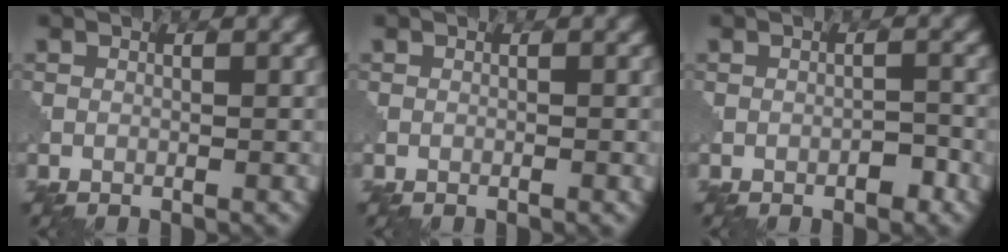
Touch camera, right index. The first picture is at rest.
{"total": 0.0}
{"total": 1.3, "force": [-0.7, 0.6, 0.9], "torque": [-0.013, 0.002, -0.013]}